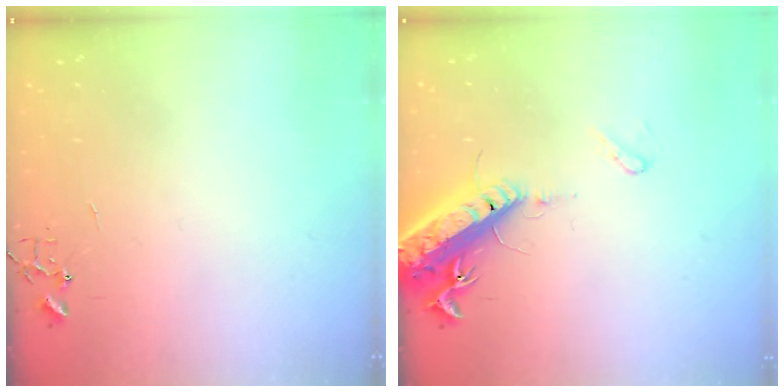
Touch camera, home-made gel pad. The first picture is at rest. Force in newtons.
{"total": 16.9, "press": 16.5, "slide": 3.9}